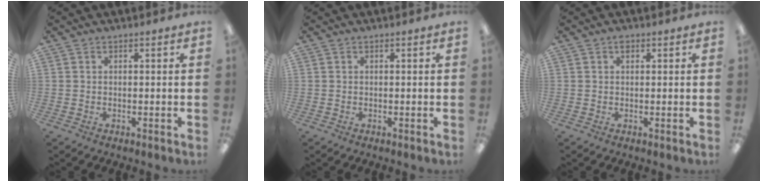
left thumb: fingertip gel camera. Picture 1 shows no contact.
{"total": 0.0}
{"total": 1.2, "force": [0.6, 0.7, 0.8], "torque": [-0.010, 0.000, 0.008]}